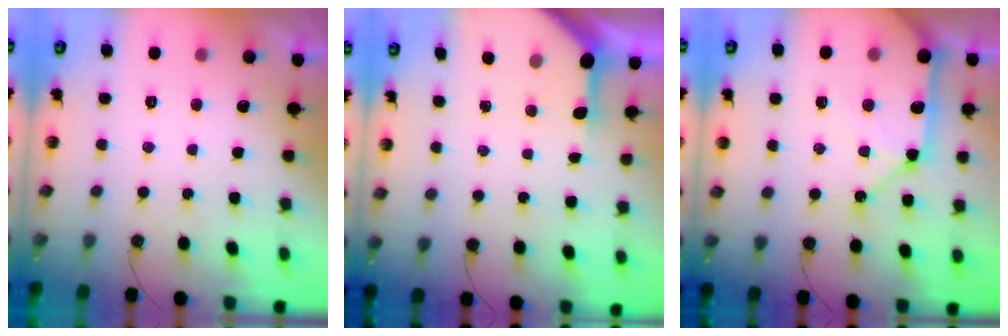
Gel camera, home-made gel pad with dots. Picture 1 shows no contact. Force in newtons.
{"total": 5.6, "press": 5.6, "slide": 0.4}
{"total": 14.4, "press": 14.3, "slide": 2.1}